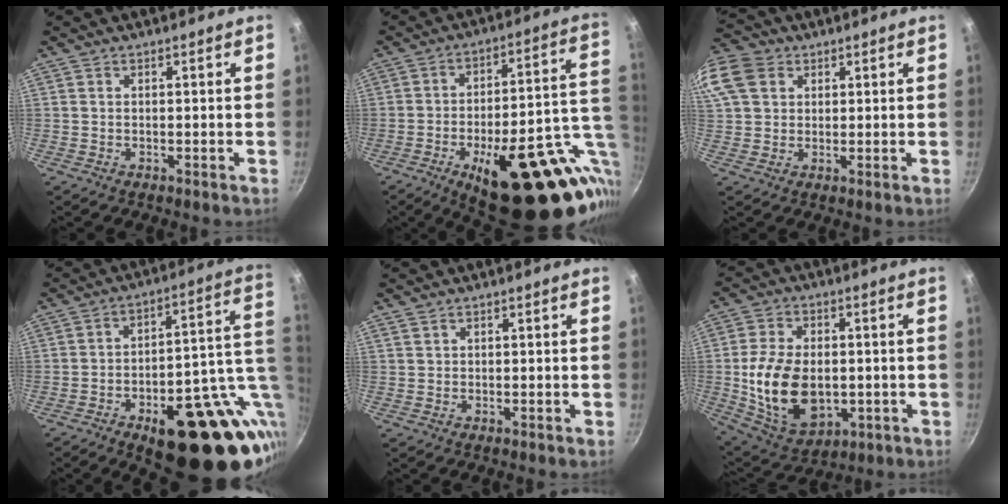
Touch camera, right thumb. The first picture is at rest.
{"total": 28.2, "force": [-9.4, 10.9, 24.2], "torque": [-0.285, 0.023, -0.122]}
{"total": 16.4, "force": [6.0, 13.0, 8.2], "torque": [-0.200, 0.034, 0.108]}
{"total": 26.0, "force": [-6.8, 11.3, 22.4], "torque": [-0.242, 0.018, -0.080]}
{"total": 0.5, "force": [0.4, 0.3, 0.1], "torque": [-0.002, 0.000, 0.007]}
{"total": 16.7, "force": [-1.4, 10.9, 12.6], "torque": [-0.218, -0.004, -0.007]}